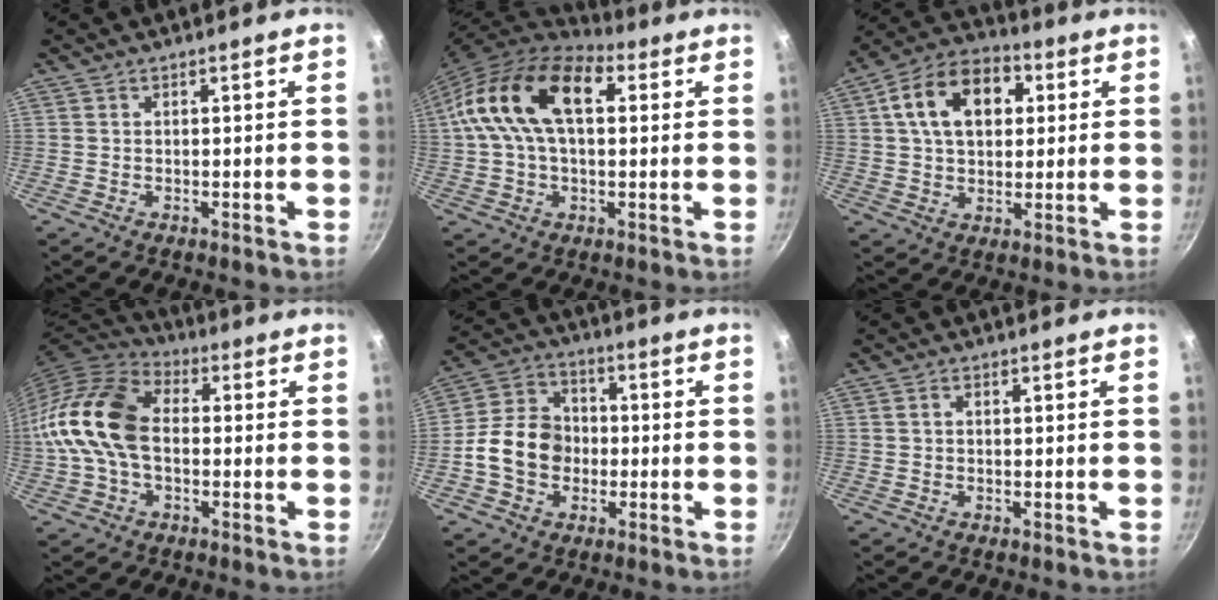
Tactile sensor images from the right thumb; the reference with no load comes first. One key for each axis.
{"total": 18.6, "fx": 4.3, "fy": 10.7, "fz": 14.6, "tx": -0.247, "ty": 0.026, "tz": 0.055}
{"total": 15.1, "fx": 3.9, "fy": 10.2, "fz": 10.4, "tx": -0.149, "ty": 0.017, "tz": 0.051}
{"total": 16.0, "fx": -0.5, "fy": 10.8, "fz": 11.7, "tx": -0.214, "ty": 0.036, "tz": -0.025}
{"total": 11.9, "fx": -1.9, "fy": 9.7, "fz": 6.7, "tx": -0.091, "ty": 0.027, "tz": -0.048}
{"total": 1.1, "fx": 0.0, "fy": 0.7, "fz": 0.7, "tx": -0.014, "ty": 0.007, "tz": 0.002}